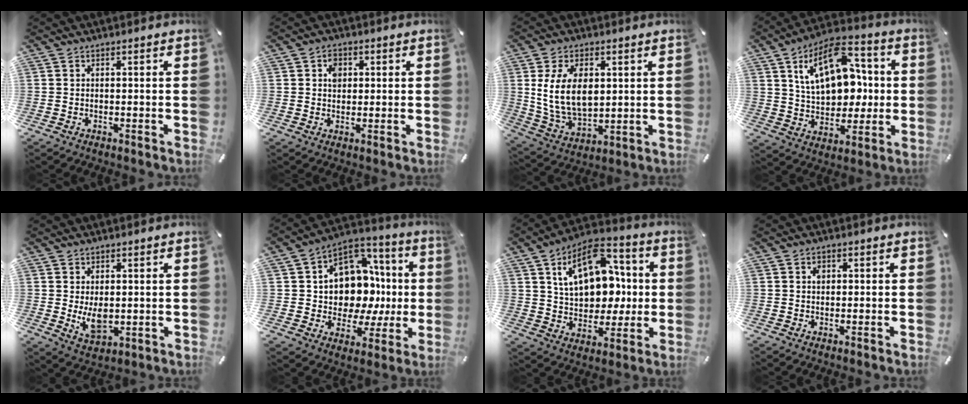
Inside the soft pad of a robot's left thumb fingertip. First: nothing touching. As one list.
[{"total": 3.4, "force": [0.7, 2.8, 1.7], "torque": [-0.014, -0.002, 0.004]}, {"total": 12.8, "force": [2.8, 8.5, 9.2], "torque": [-0.203, -0.001, 0.049]}, {"total": 18.1, "force": [5.1, 12.2, 12.5], "torque": [-0.212, -0.013, 0.091]}, {"total": 6.5, "force": [0.3, 4.2, 4.9], "torque": [-0.090, -0.007, 0.006]}, {"total": 14.1, "force": [1.4, 12.0, 7.2], "torque": [-0.093, -0.038, 0.035]}, {"total": 18.1, "force": [5.0, 12.8, 11.8], "torque": [-0.198, -0.013, 0.095]}, {"total": 1.4, "force": [0.3, 1.2, 0.6], "torque": [-0.006, 0.002, 0.003]}]